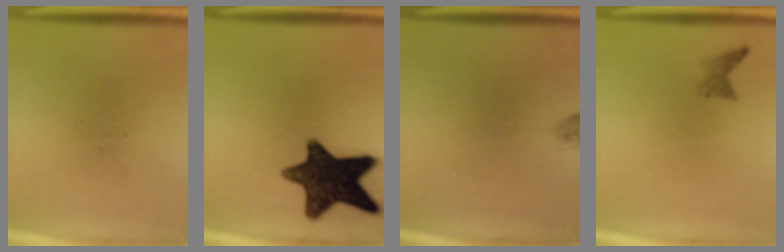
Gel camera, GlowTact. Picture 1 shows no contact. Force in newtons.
{"total": 15.7}
{"total": 0.8}
{"total": 1.1}